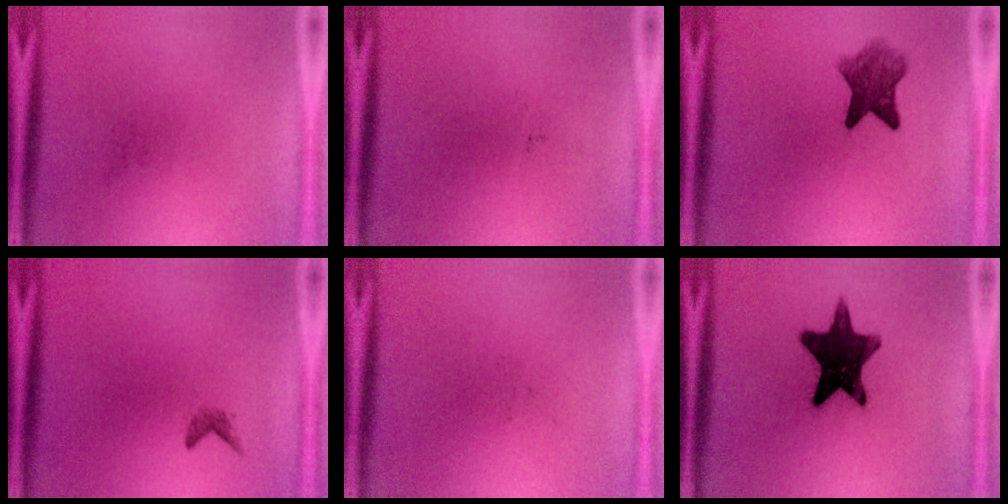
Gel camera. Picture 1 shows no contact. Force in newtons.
{"total": 0.0}
{"total": 5.7}
{"total": 0.9}
{"total": 0.0}
{"total": 15.2}